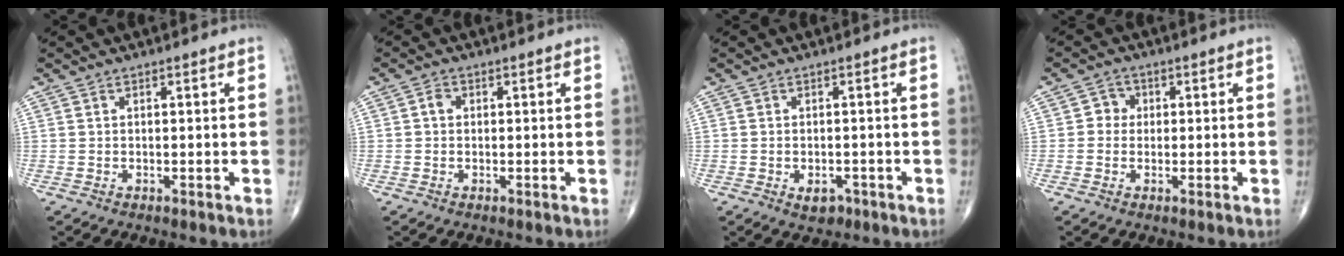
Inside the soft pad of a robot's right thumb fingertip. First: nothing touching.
{"total": 1.6, "force": [0.1, 1.3, 0.9], "torque": [-0.009, 0.005, -0.002]}
{"total": 2.7, "force": [-1.1, 1.8, 1.7], "torque": [-0.012, 0.003, -0.010]}
{"total": 2.8, "force": [0.1, 2.7, 0.9], "torque": [0.006, 0.008, -0.007]}